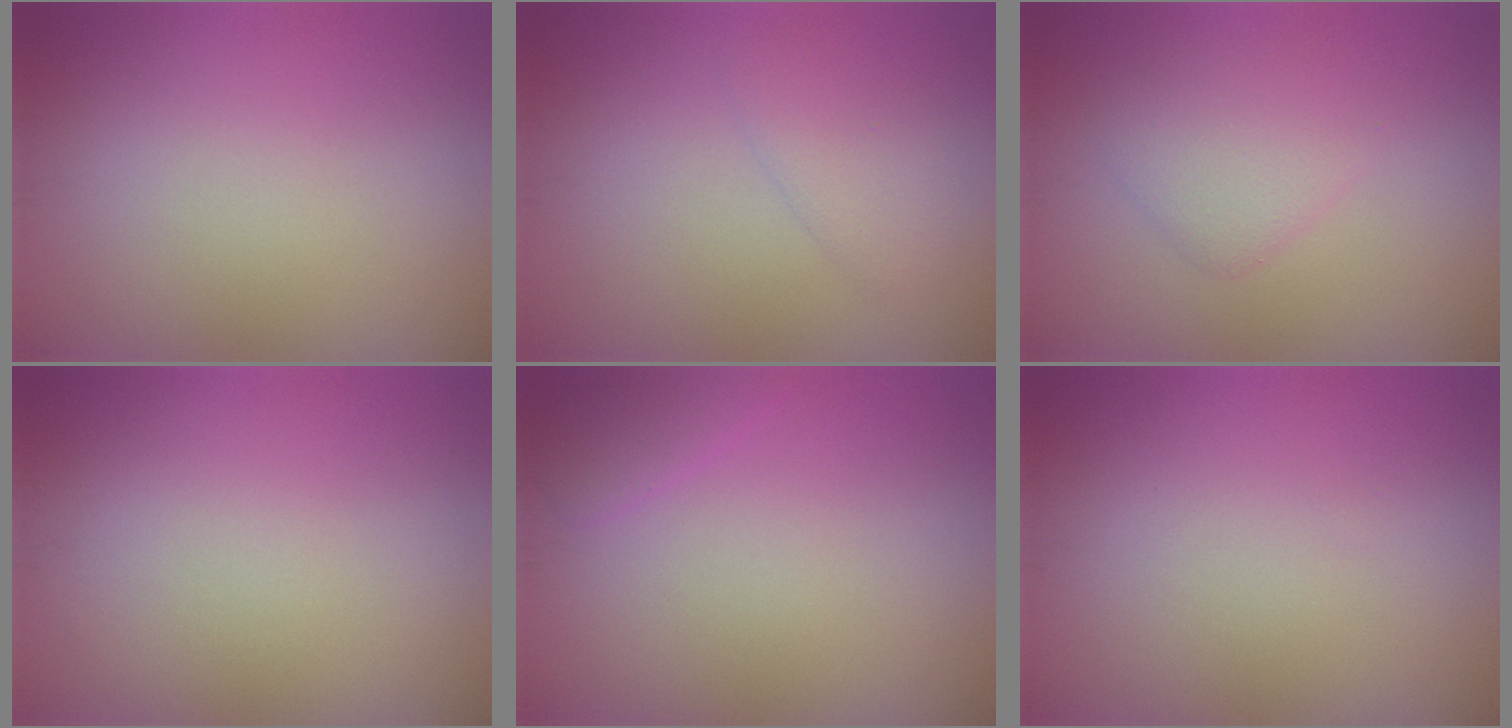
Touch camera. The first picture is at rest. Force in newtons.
{"total": 2.0, "press": 2.0, "slide": 0.2}
{"total": 2.7, "press": 2.7, "slide": 0.0}
{"total": 0.0}
{"total": 1.3, "press": 1.3, "slide": 0.1}
{"total": 0.0}